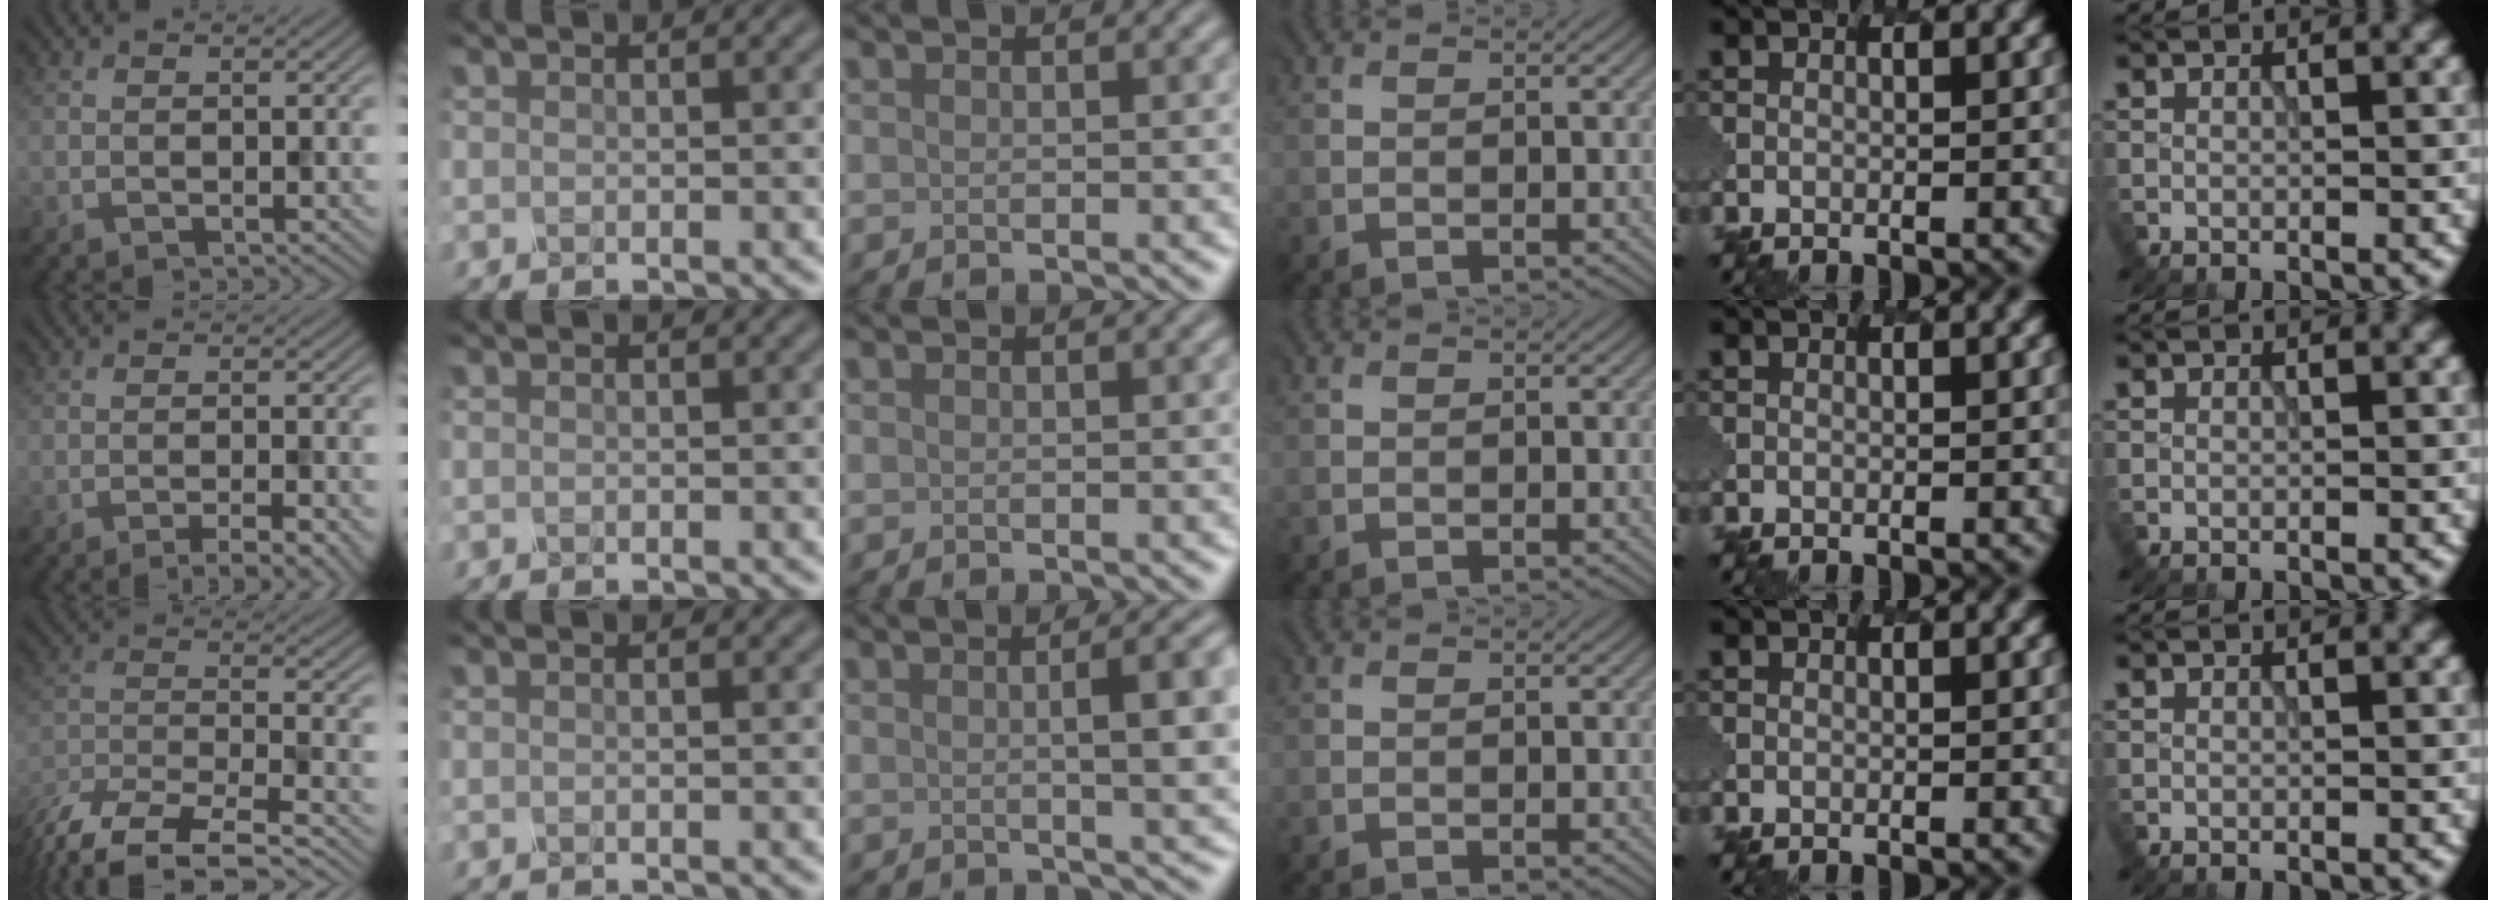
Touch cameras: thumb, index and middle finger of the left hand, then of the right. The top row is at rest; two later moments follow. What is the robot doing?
{"motion": "dispense", "object": "oil cruet"}